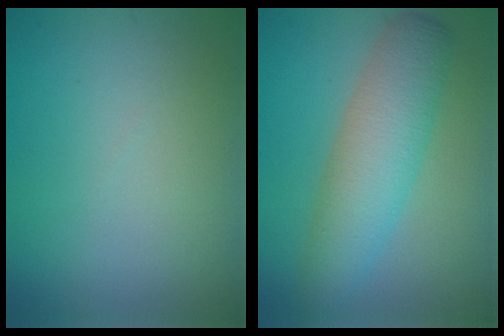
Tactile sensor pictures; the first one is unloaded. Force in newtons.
{"total": 5.8, "press": 5.8, "slide": 0.2}